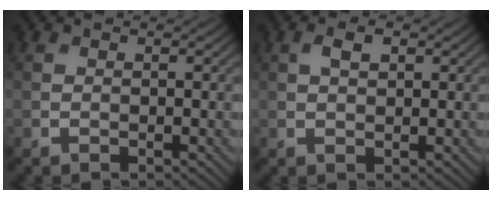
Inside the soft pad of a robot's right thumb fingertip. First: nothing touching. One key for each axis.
{"total": 2.4, "fx": 0.9, "fy": 1.2, "fz": 1.8, "tx": -0.038, "ty": 0.005, "tz": 0.017}